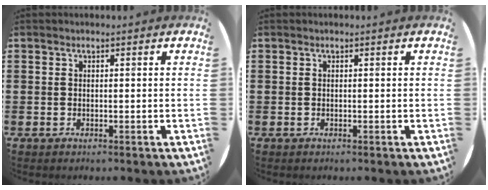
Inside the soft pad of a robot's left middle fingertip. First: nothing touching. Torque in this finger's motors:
{"motor_torque": [0.02, 0.00, 0.03, 0.00]}